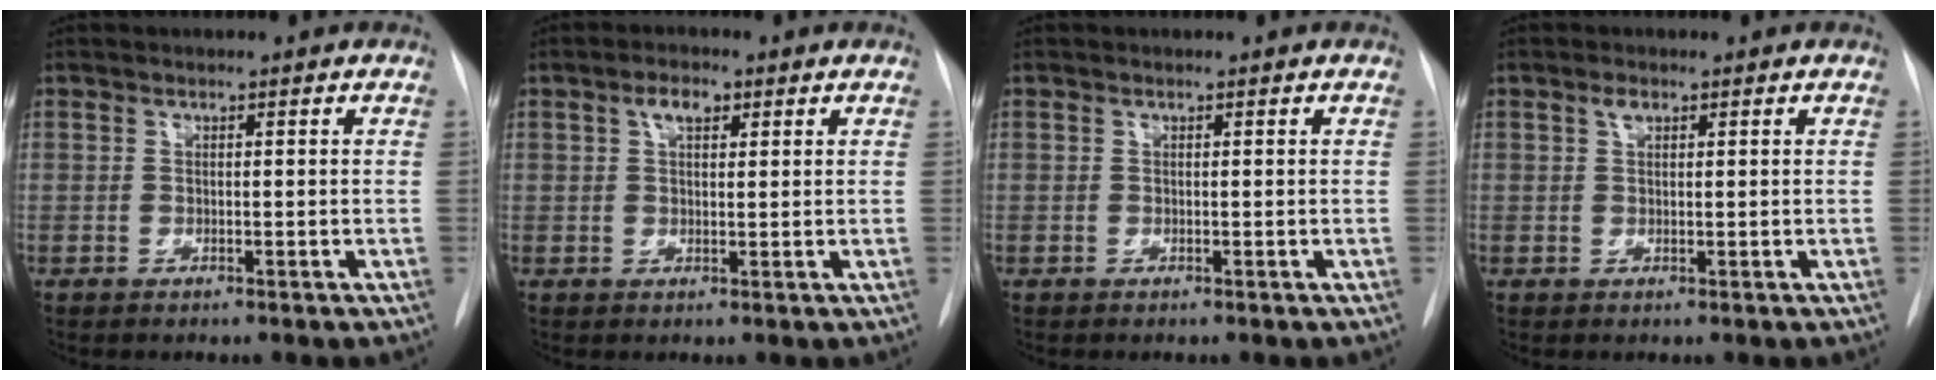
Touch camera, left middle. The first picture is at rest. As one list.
[{"total": 3.0, "force": [1.5, 1.4, 2.2], "torque": [-0.043, 0.009, 0.024]}, {"total": 0.0}, {"total": 1.2, "force": [0.7, 0.7, 0.7], "torque": [-0.015, 0.005, 0.011]}]